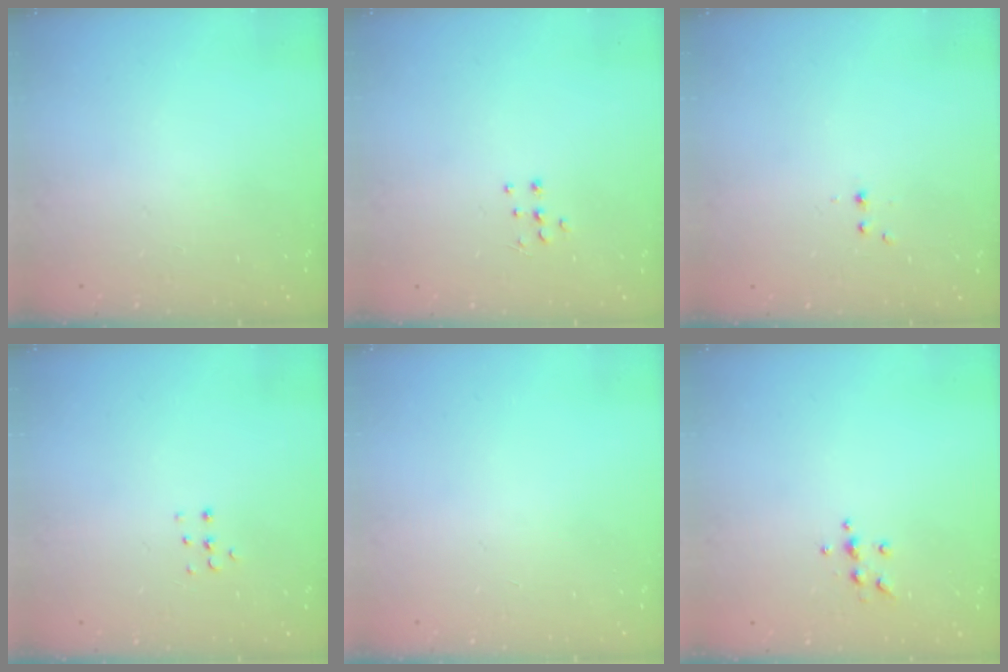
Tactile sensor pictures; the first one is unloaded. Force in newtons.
{"total": 4.6, "press": 4.5, "slide": 0.7}
{"total": 2.2, "press": 1.9, "slide": 1.0}
{"total": 3.8, "press": 3.8, "slide": 0.6}
{"total": 0.0}
{"total": 5.6, "press": 5.6, "slide": 0.7}